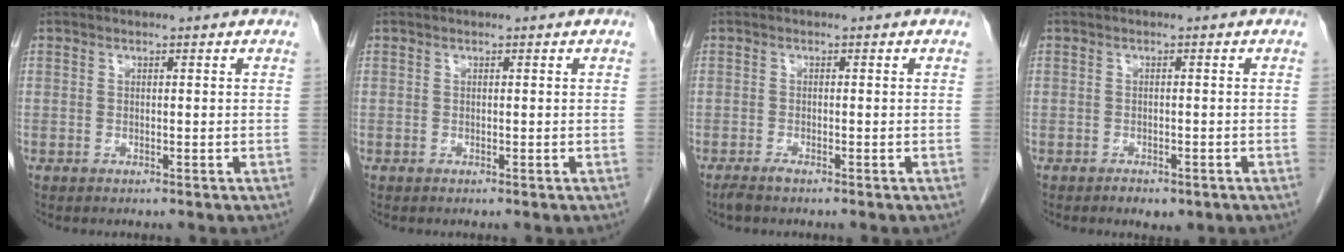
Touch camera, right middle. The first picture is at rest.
{"total": 0.0}
{"total": 1.4, "force": [-1.1, 0.1, 0.8], "torque": [-0.022, -0.004, -0.021]}
{"total": 2.4, "force": [-1.6, 1.2, 1.4], "torque": [-0.020, -0.003, -0.014]}